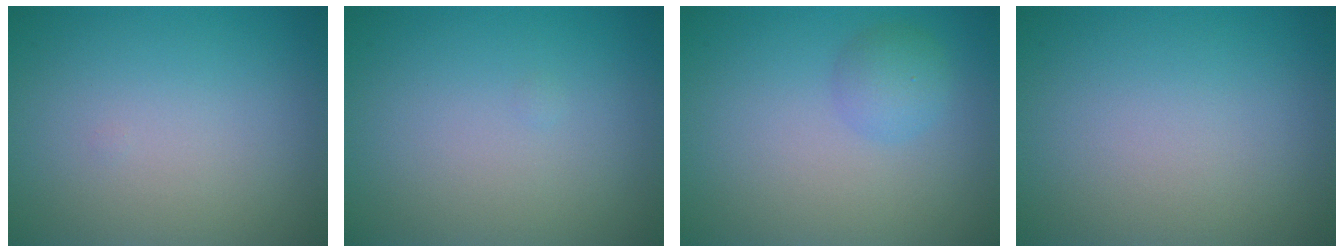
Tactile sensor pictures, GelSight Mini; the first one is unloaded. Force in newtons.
{"total": 0.0}
{"total": 1.9, "press": 1.9, "slide": 0.1}
{"total": 0.0}